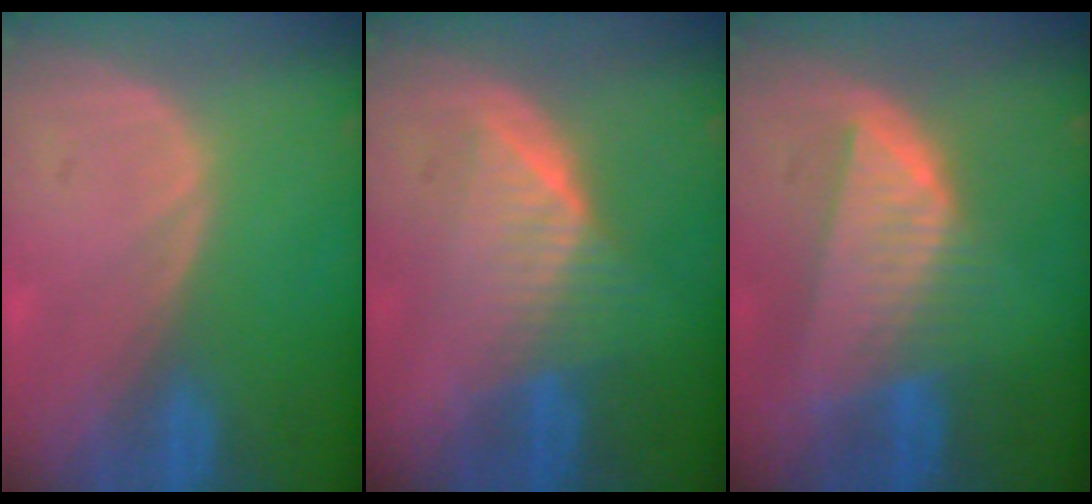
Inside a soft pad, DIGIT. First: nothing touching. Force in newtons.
{"total": 6.5, "press": 6.2, "slide": 1.8}
{"total": 8.1, "press": 7.2, "slide": 3.8}